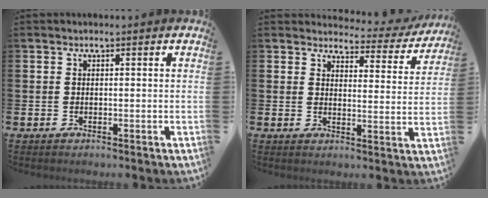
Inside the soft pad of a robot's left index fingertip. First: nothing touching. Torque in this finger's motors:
{"motor_torque": [0.26, -0.26, 0.15, 0.02]}